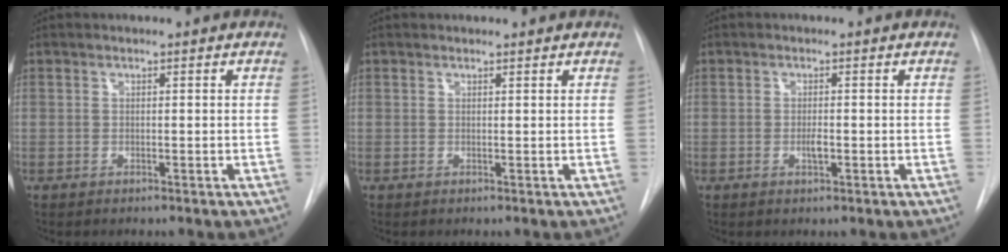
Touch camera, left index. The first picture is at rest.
{"total": 1.0, "force": [1.0, 0.1, 0.0], "torque": [-0.008, 0.008, 0.014]}
{"total": 1.4, "force": [-0.4, 0.4, 1.2], "torque": [-0.024, -0.001, -0.008]}